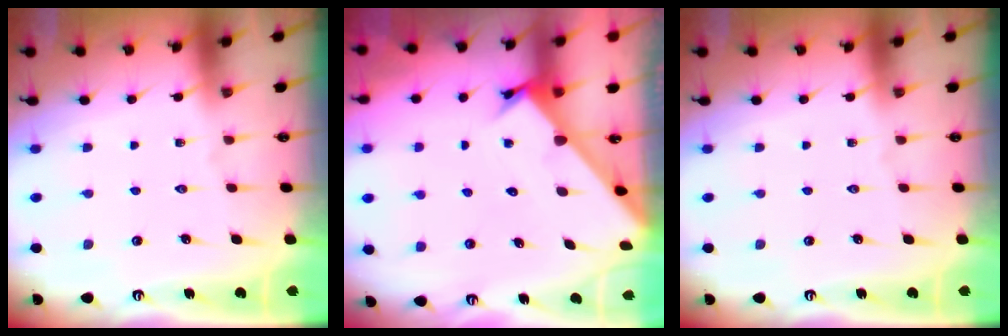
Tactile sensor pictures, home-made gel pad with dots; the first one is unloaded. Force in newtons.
{"total": 2.4, "press": 2.4, "slide": 0.1}
{"total": 0.0}